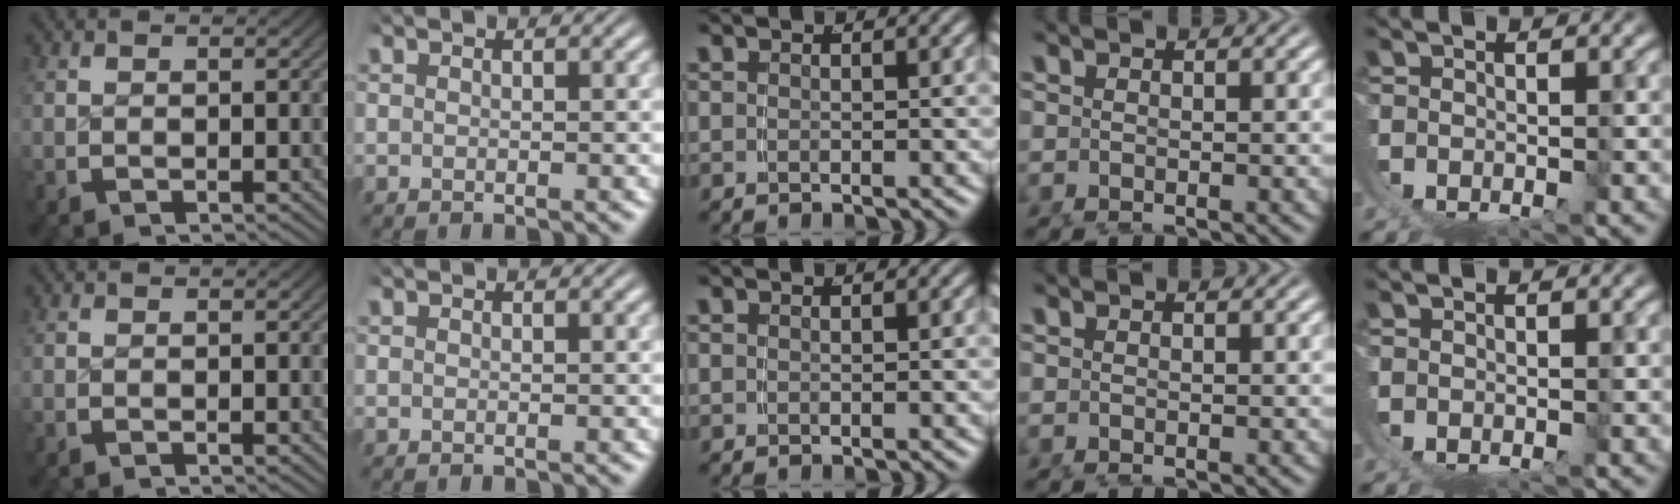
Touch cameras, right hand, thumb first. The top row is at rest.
{}